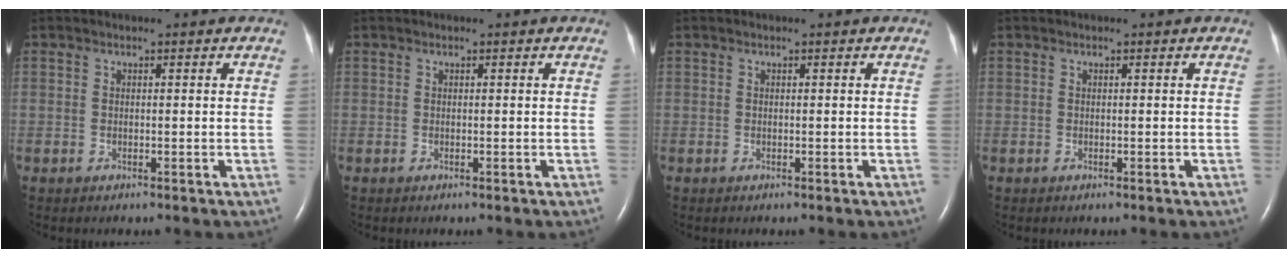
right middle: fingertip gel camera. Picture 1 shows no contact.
{"total": 0.0}
{"total": 0.0}
{"total": 0.0}